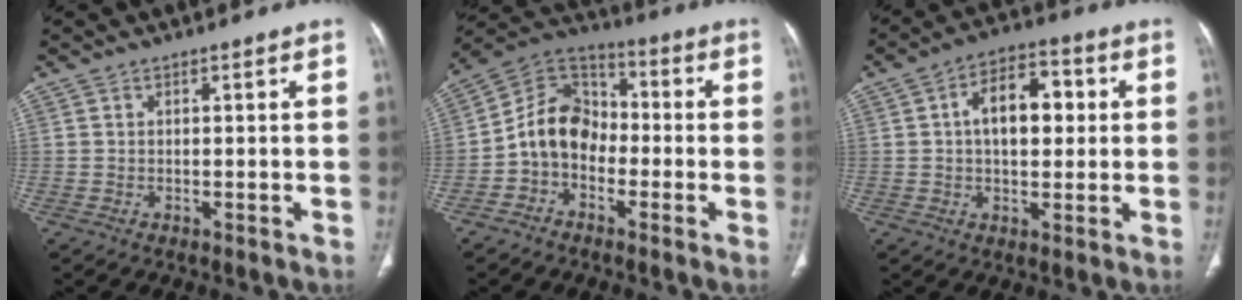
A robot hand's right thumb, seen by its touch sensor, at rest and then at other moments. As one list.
[{"total": 10.9, "force": [-2.6, 8.5, 6.2], "torque": [-0.093, 0.050, -0.063]}, {"total": 11.0, "force": [1.6, 6.5, 8.8], "torque": [-0.114, 0.021, 0.021]}]